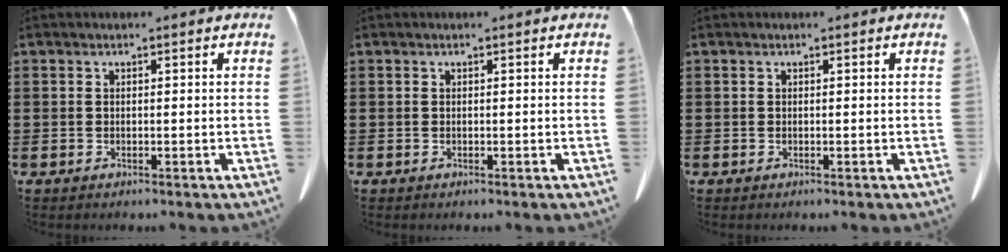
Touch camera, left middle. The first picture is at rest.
{"total": 0.0}
{"total": 0.0}